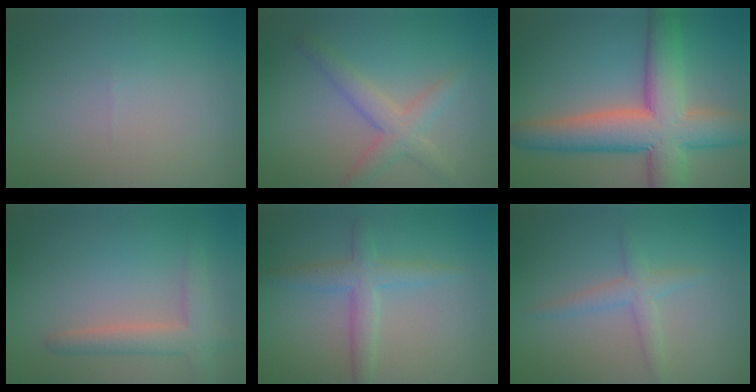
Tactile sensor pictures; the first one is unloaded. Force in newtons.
{"total": 3.0, "press": 3.0, "slide": 0.1}
{"total": 10.0, "press": 10.0, "slide": 0.5}
{"total": 2.9, "press": 2.9, "slide": 0.2}
{"total": 2.8, "press": 2.8, "slide": 0.1}
{"total": 1.9, "press": 1.9, "slide": 0.1}